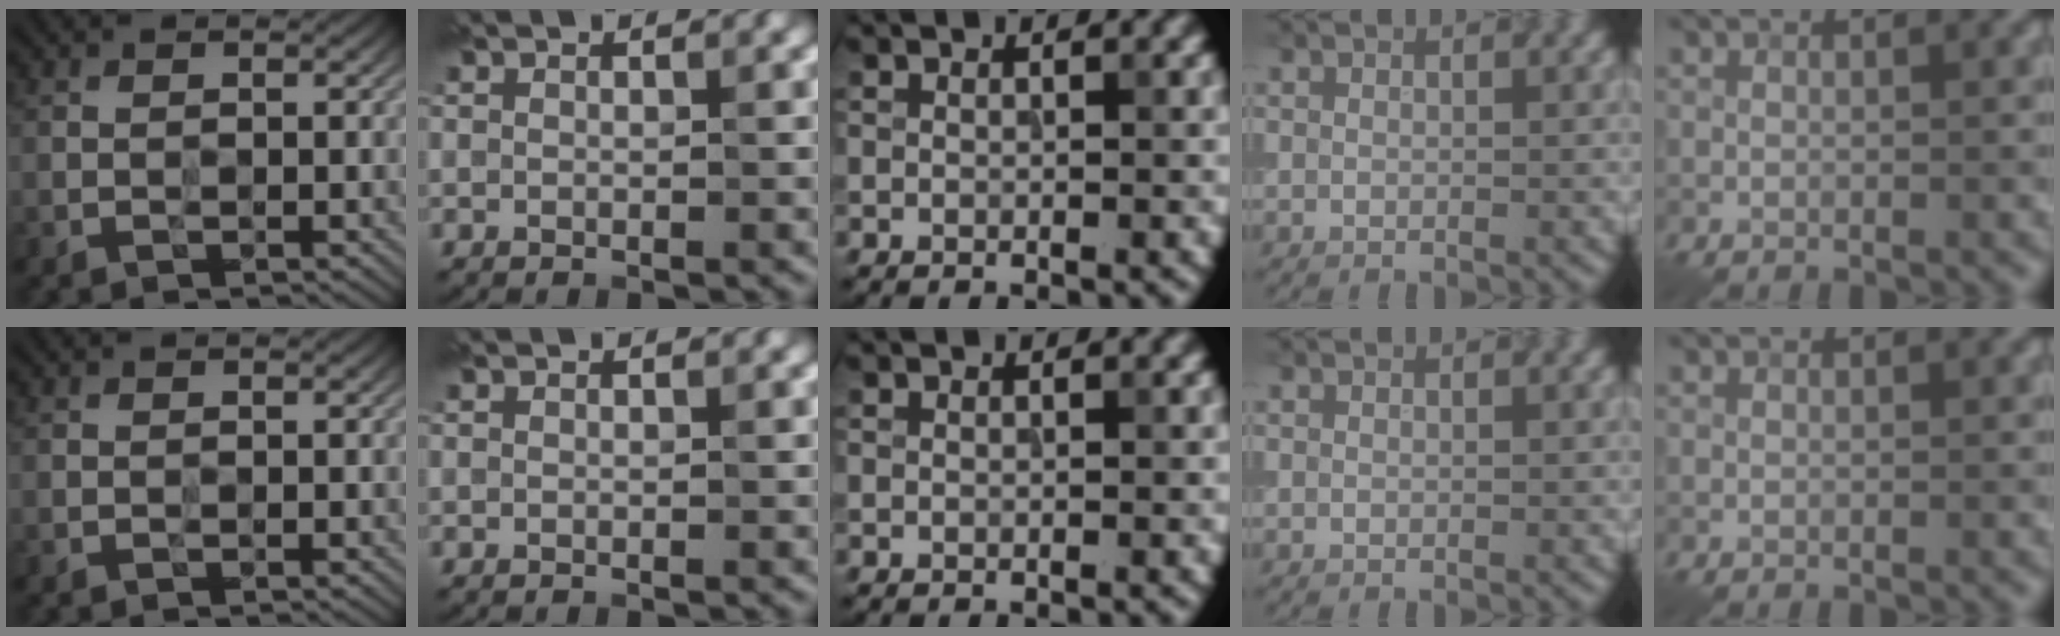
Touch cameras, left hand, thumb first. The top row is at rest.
{}